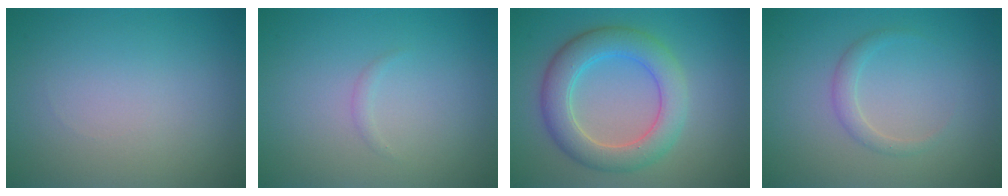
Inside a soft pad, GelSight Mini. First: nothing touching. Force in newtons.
{"total": 0.5, "press": 0.5, "slide": 0.0}
{"total": 5.0, "press": 5.0, "slide": 0.0}
{"total": 1.4, "press": 1.4, "slide": 0.1}